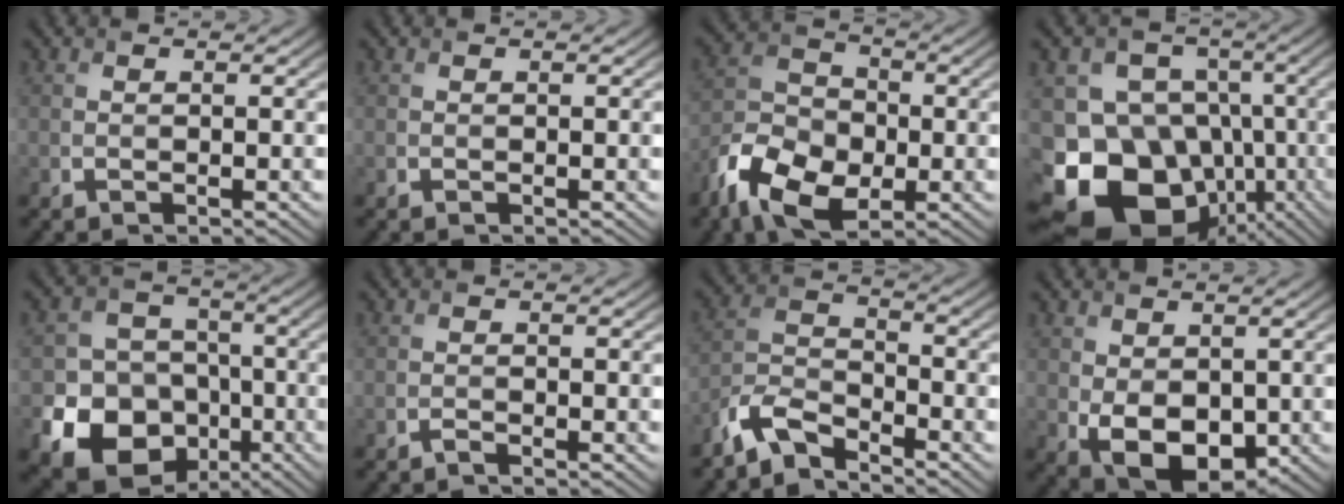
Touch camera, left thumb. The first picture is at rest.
{"total": 0.0}
{"total": 10.4, "force": [-5.3, 6.4, 6.4], "torque": [-0.141, -0.017, -0.113]}
{"total": 19.0, "force": [-7.5, 15.3, 8.3], "torque": [-0.166, -0.034, -0.108]}
{"total": 16.0, "force": [-6.9, 13.2, 5.9], "torque": [-0.135, -0.053, -0.127]}
{"total": 0.7, "force": [-0.6, 0.0, 0.4], "torque": [-0.007, 0.000, -0.014]}
{"total": 6.0, "force": [-5.1, 1.6, 2.7], "torque": [-0.064, -0.003, -0.118]}
{"total": 6.7, "force": [-0.8, 4.3, 5.0], "torque": [-0.104, -0.018, -0.007]}